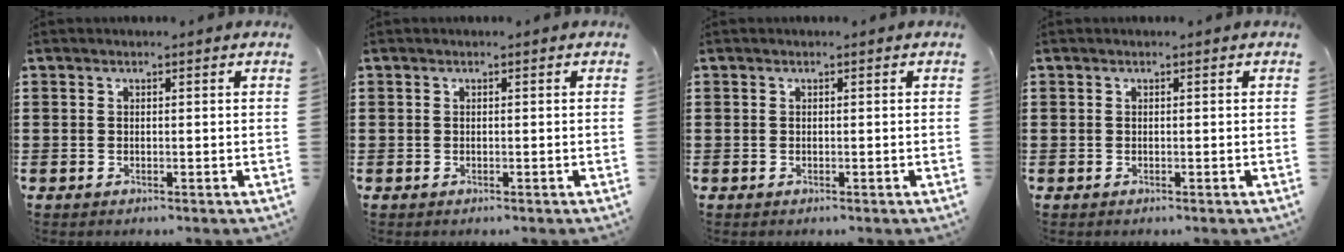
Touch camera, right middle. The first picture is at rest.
{"total": 0.0}
{"total": 0.0}
{"total": 0.0}